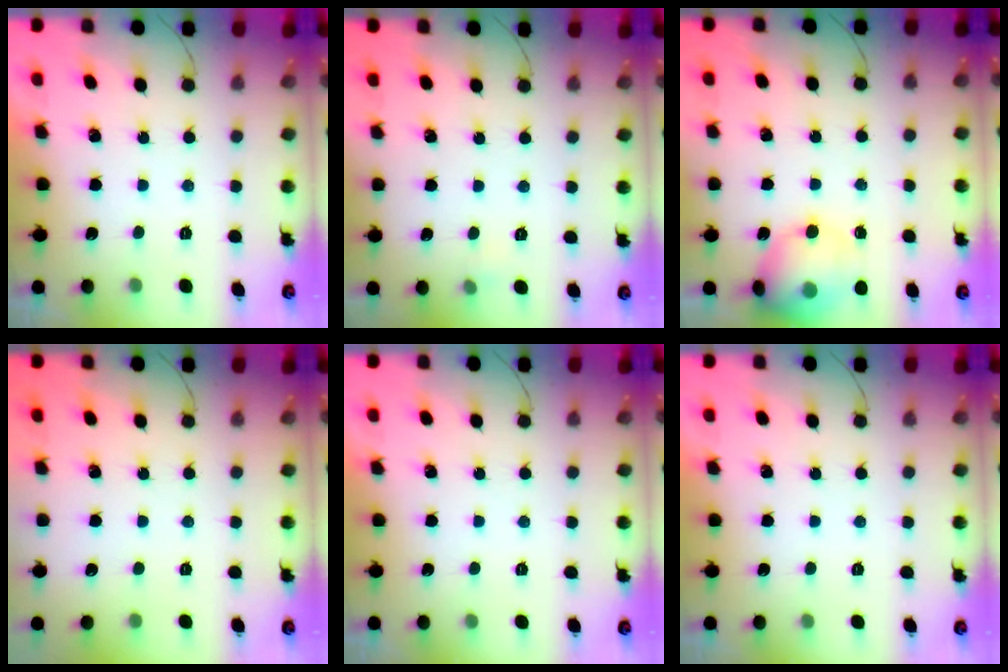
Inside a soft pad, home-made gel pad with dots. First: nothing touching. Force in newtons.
{"total": 3.2, "press": 2.9, "slide": 1.3}
{"total": 15.7, "press": 15.5, "slide": 2.6}
{"total": 0.0}
{"total": 0.0}
{"total": 0.0}